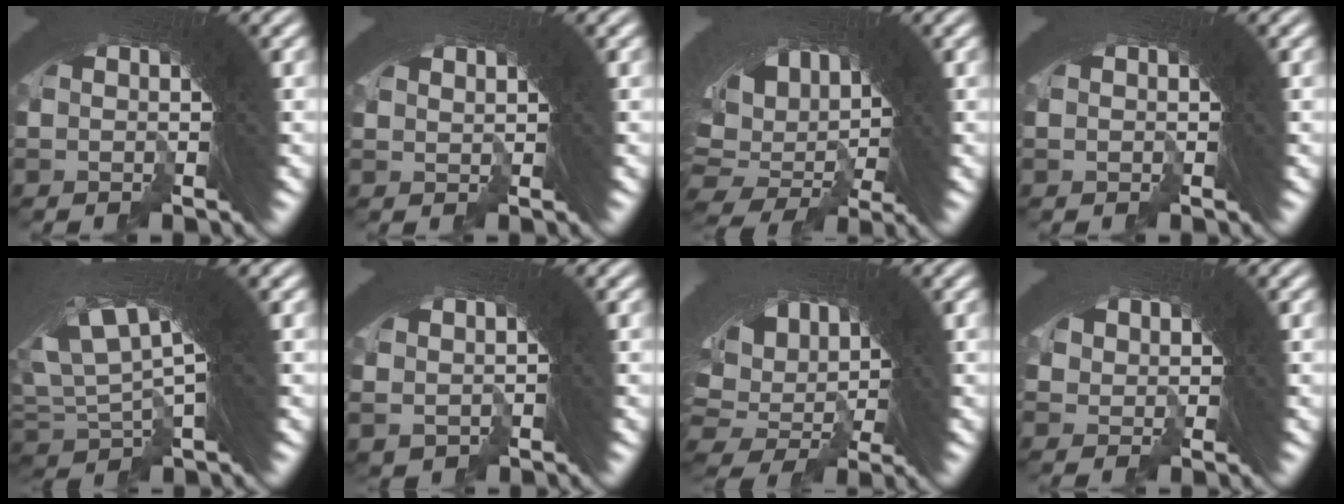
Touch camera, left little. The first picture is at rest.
{"total": 0.8, "force": [-0.5, 0.2, -0.6], "torque": [-0.008, -0.011, -0.002]}
{"total": 10.9, "force": [-3.0, 8.6, 6.0], "torque": [-0.147, -0.056, -0.025]}
{"total": 0.6, "force": [-0.4, 0.1, -0.5], "torque": [0.003, -0.004, -0.004]}
{"total": 11.9, "force": [2.3, 7.5, 8.9], "torque": [-0.200, 0.003, 0.041]}
{"total": 1.9, "force": [-0.3, 1.8, 0.4], "torque": [-0.025, -0.007, 0.003]}
{"total": 9.3, "force": [-2.2, 7.4, 5.1], "torque": [-0.132, -0.044, -0.019]}
{"total": 2.3, "force": [-1.6, 0.7, -1.4], "torque": [0.000, -0.029, -0.012]}